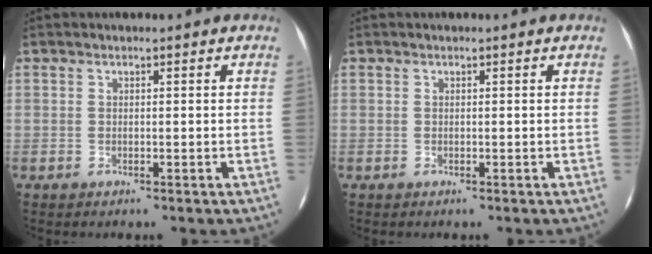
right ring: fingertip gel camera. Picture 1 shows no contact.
{"total": 0.0}